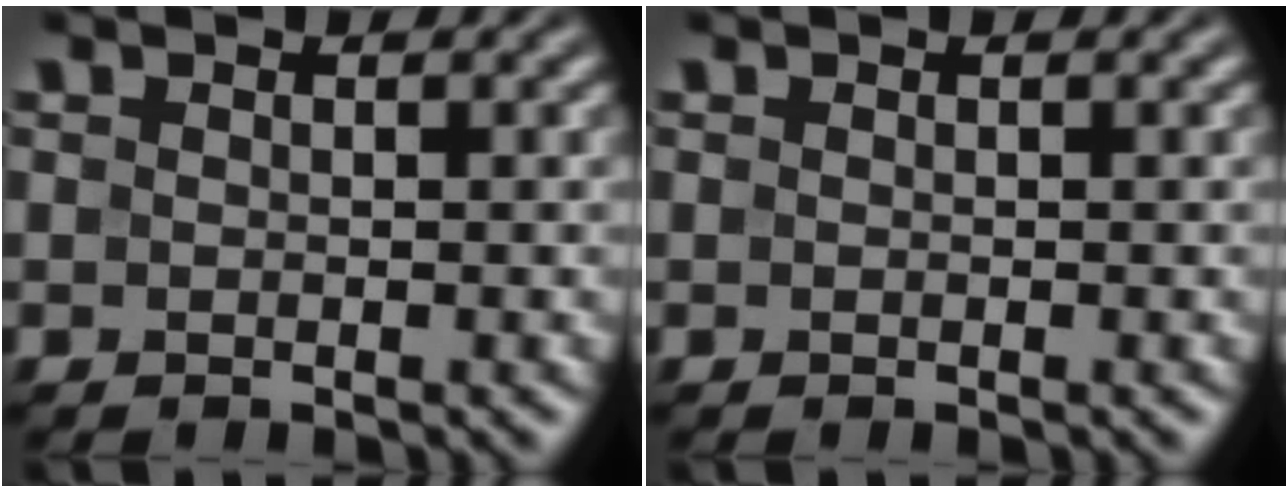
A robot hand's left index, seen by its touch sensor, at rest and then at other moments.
{"total": 0.0}